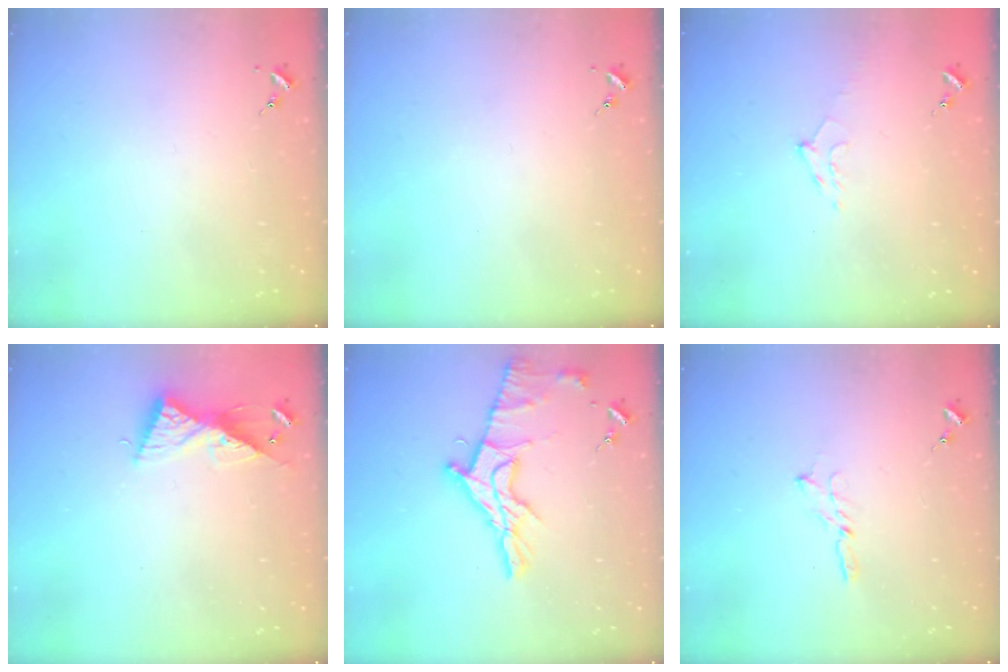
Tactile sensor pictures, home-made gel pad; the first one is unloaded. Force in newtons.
{"total": 0.0}
{"total": 9.4, "press": 9.4, "slide": 0.9}
{"total": 9.1, "press": 9.1, "slide": 0.4}
{"total": 15.1, "press": 15.0, "slide": 1.2}
{"total": 3.4, "press": 3.4, "slide": 0.3}